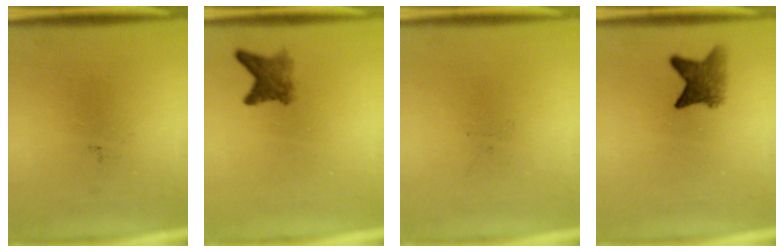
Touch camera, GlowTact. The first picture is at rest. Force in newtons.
{"total": 3.2}
{"total": 0.0}
{"total": 4.3}